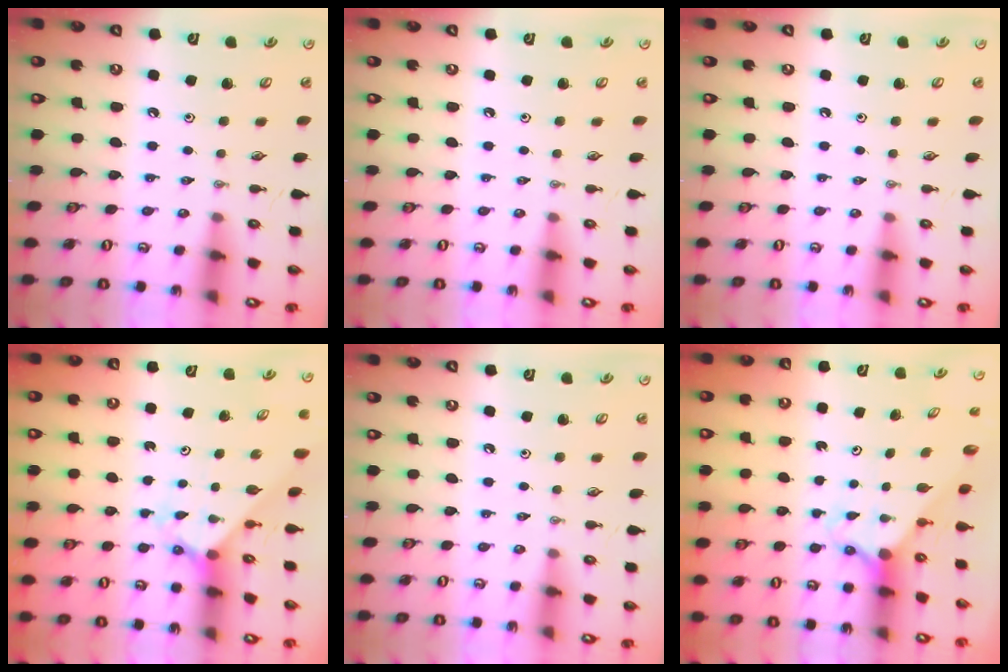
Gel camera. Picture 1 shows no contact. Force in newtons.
{"total": 0.0}
{"total": 0.0}
{"total": 2.1, "press": 2.1, "slide": 0.2}
{"total": 0.0}
{"total": 2.3, "press": 2.3, "slide": 0.2}